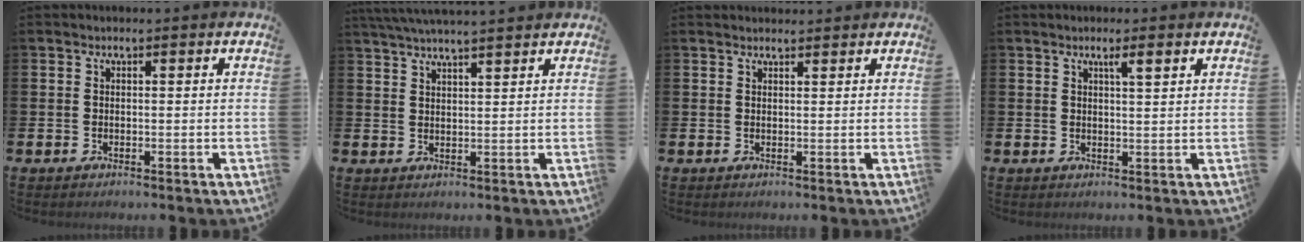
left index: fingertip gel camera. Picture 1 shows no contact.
{"total": 3.9, "force": [3.8, -0.3, 0.9], "torque": [-0.022, -0.011, 0.070]}
{"total": 1.3, "force": [1.3, 0.2, 0.1], "torque": [0.008, -0.004, 0.022]}
{"total": 2.2, "force": [1.6, 0.2, 1.5], "torque": [-0.020, -0.002, 0.026]}